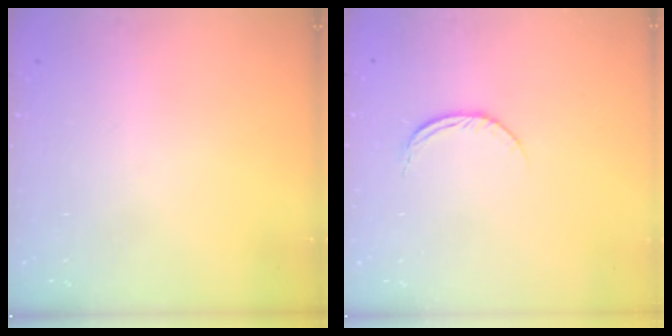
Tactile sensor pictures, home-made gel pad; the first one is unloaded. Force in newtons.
{"total": 4.9, "press": 4.9, "slide": 0.5}